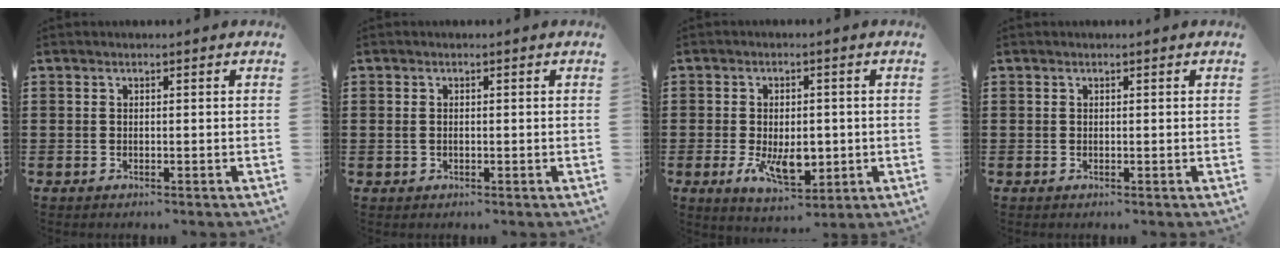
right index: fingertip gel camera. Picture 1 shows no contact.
{"total": 0.8, "force": [0.0, 0.6, 0.6], "torque": [-0.014, 0.004, -0.001]}
{"total": 7.5, "force": [-1.5, 4.2, 6.1], "torque": [-0.105, -0.003, -0.027]}
{"total": 0.0}